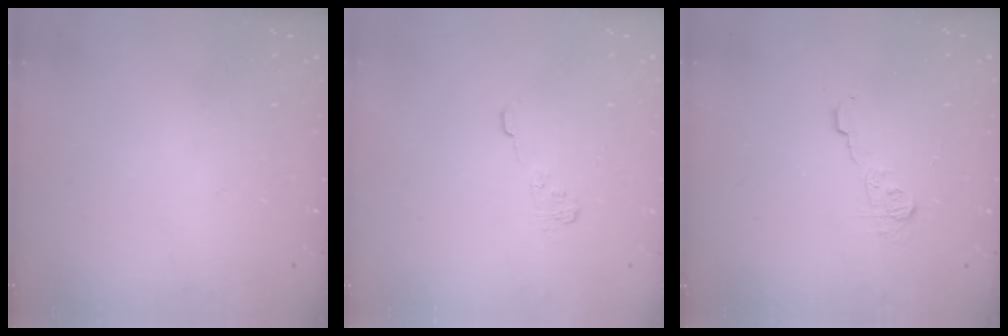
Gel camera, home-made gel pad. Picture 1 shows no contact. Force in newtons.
{"total": 4.1, "press": 3.8, "slide": 1.5}
{"total": 7.3, "press": 7.2, "slide": 0.4}